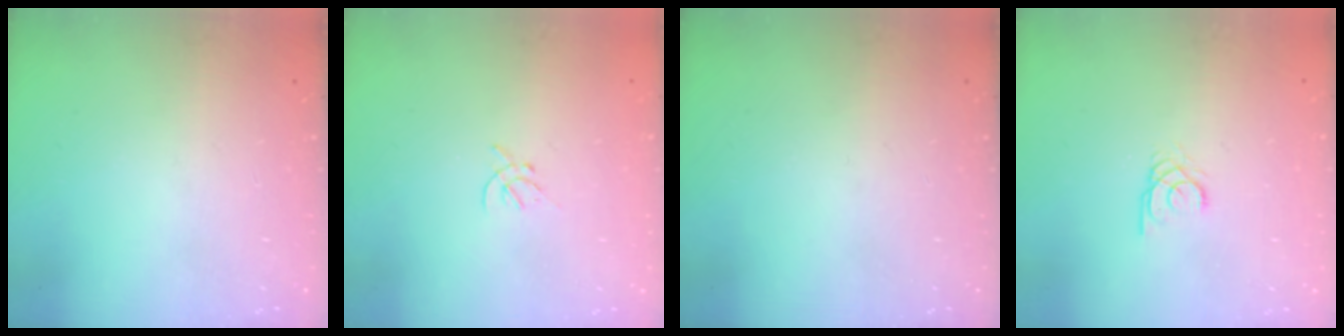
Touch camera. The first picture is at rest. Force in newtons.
{"total": 1.4, "press": 1.3, "slide": 0.5}
{"total": 0.0}
{"total": 2.0, "press": 2.0, "slide": 0.2}